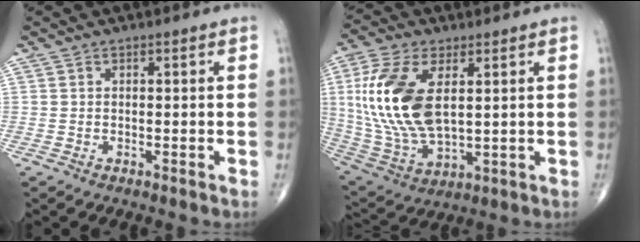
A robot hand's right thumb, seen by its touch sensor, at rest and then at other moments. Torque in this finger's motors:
{"motor_torque": [0.73, 3.16, 1.92, 0.36, 0.54]}